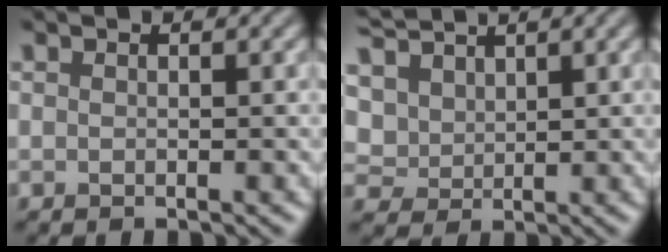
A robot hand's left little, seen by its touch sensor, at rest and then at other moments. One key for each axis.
{"total": 7.5, "fx": 3.7, "fy": 5.2, "fz": 3.9, "tx": -0.113, "ty": 0.022, "tz": 0.060}